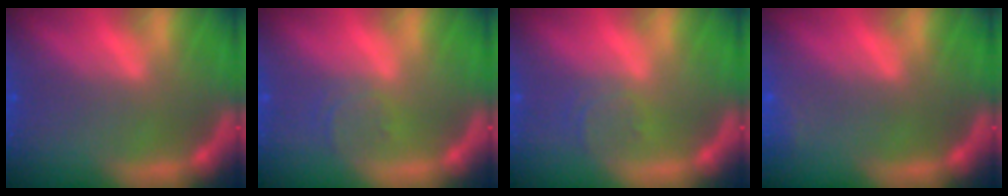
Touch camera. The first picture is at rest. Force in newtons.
{"total": 1.9}
{"total": 1.9}
{"total": 1.4}